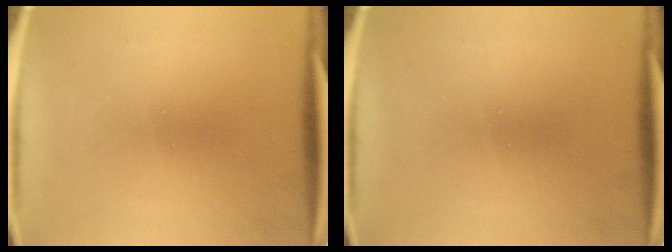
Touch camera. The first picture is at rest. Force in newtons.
{"total": 0.0}